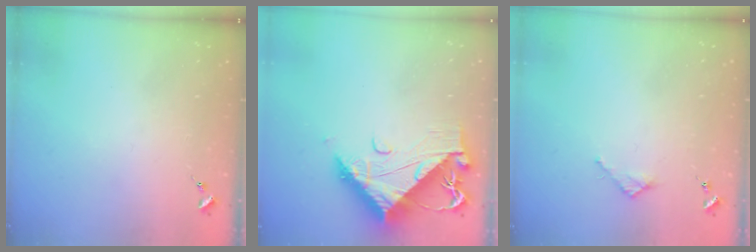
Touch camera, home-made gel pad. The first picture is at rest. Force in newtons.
{"total": 13.0, "press": 12.9, "slide": 1.3}
{"total": 2.7, "press": 2.7, "slide": 0.2}